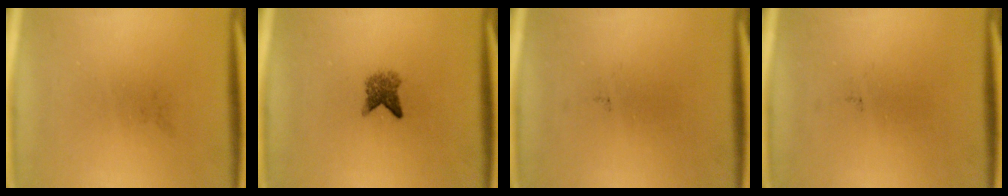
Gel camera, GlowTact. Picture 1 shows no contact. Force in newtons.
{"total": 2.7}
{"total": 0.0}
{"total": 0.0}